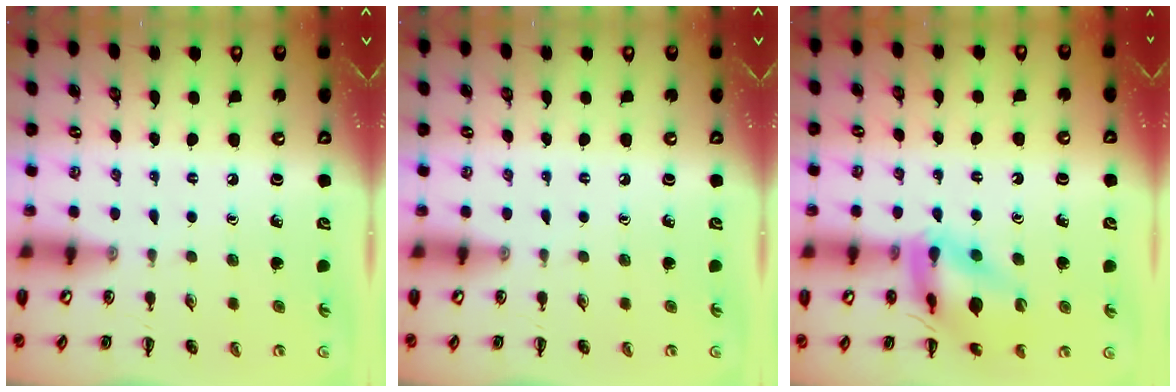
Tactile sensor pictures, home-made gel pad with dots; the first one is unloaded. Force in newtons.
{"total": 0.0}
{"total": 13.7, "press": 13.5, "slide": 1.9}